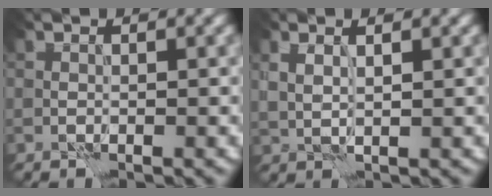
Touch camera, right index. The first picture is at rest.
{"total": 1.5, "force": [1.1, 0.1, 1.0], "torque": [-0.023, -0.001, 0.024]}